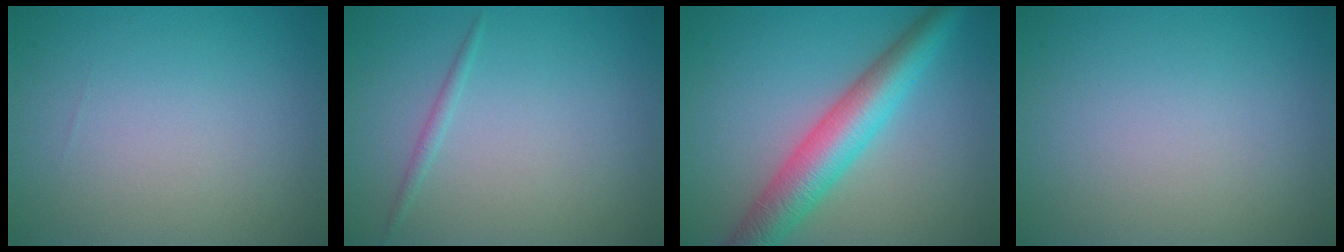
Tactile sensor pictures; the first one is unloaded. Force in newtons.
{"total": 0.8, "press": 0.8, "slide": 0.0}
{"total": 6.4, "press": 6.4, "slide": 0.2}
{"total": 0.0}